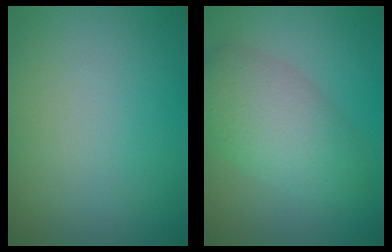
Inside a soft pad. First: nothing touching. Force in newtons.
{"total": 5.3, "press": 5.3, "slide": 0.3}